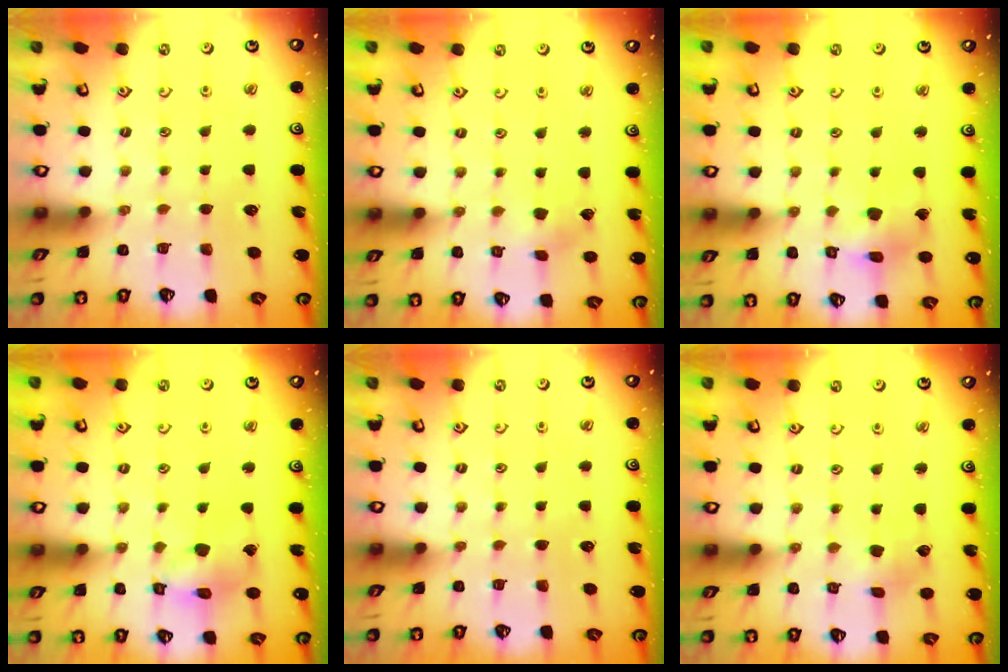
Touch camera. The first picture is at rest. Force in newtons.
{"total": 2.6, "press": 2.6, "slide": 0.2}
{"total": 10.8, "press": 10.7, "slide": 1.6}
{"total": 11.3, "press": 11.2, "slide": 1.4}
{"total": 0.0}
{"total": 2.9, "press": 2.9, "slide": 0.2}